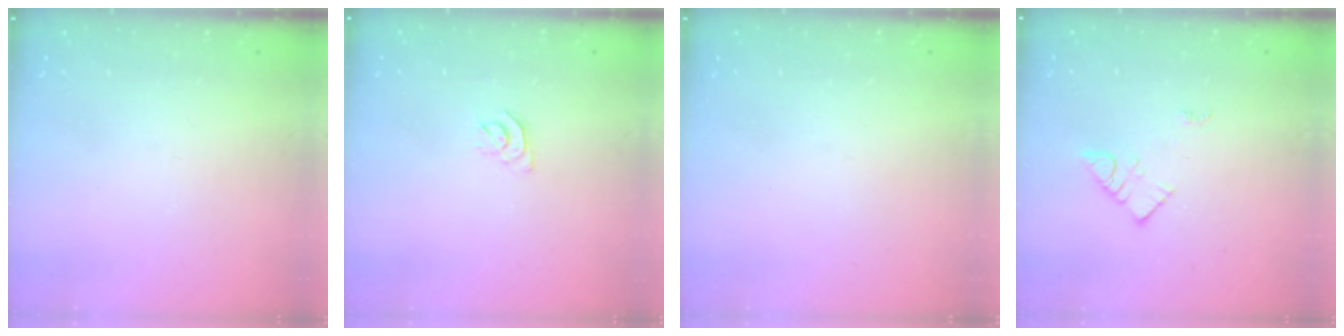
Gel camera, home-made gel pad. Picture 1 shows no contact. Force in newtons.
{"total": 3.4, "press": 3.4, "slide": 0.4}
{"total": 0.0}
{"total": 3.5, "press": 3.5, "slide": 0.4}